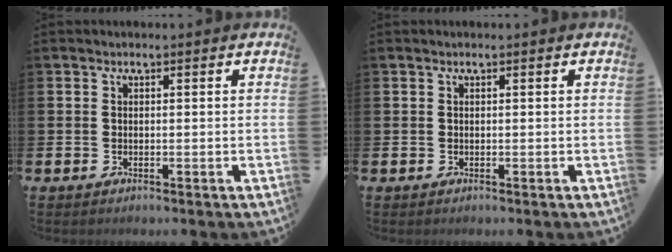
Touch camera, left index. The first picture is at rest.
{"total": 0.0}